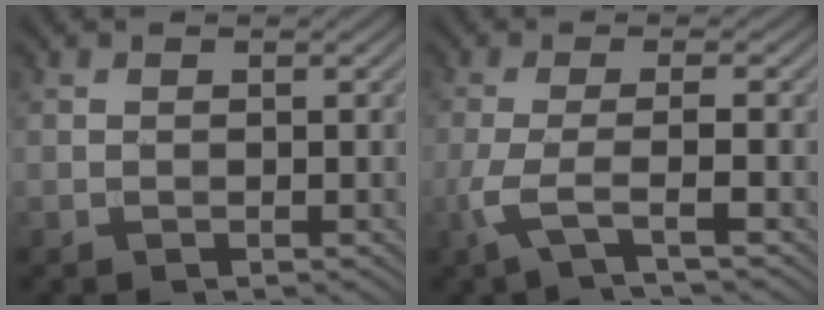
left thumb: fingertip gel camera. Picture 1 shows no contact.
{"total": 4.5, "force": [-2.0, 0.7, 3.9], "torque": [-0.082, -0.001, -0.058]}